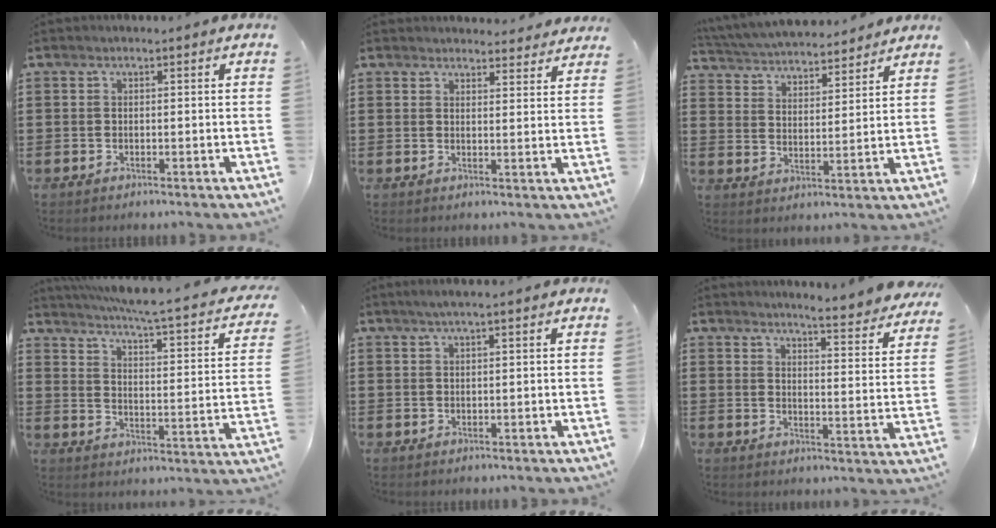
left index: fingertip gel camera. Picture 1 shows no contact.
{"total": 3.2, "force": [3.2, 0.4, 0.3], "torque": [-0.007, -0.014, 0.059]}
{"total": 5.0, "force": [5.0, 0.5, 0.6], "torque": [-0.038, -0.030, 0.085]}
{"total": 5.0, "force": [4.0, -0.6, 3.0], "torque": [-0.071, -0.043, 0.056]}
{"total": 1.6, "force": [0.9, -0.1, 1.3], "torque": [-0.024, 0.002, 0.016]}
{"total": 5.0, "force": [4.7, -0.8, 1.5], "torque": [-0.035, -0.042, 0.073]}